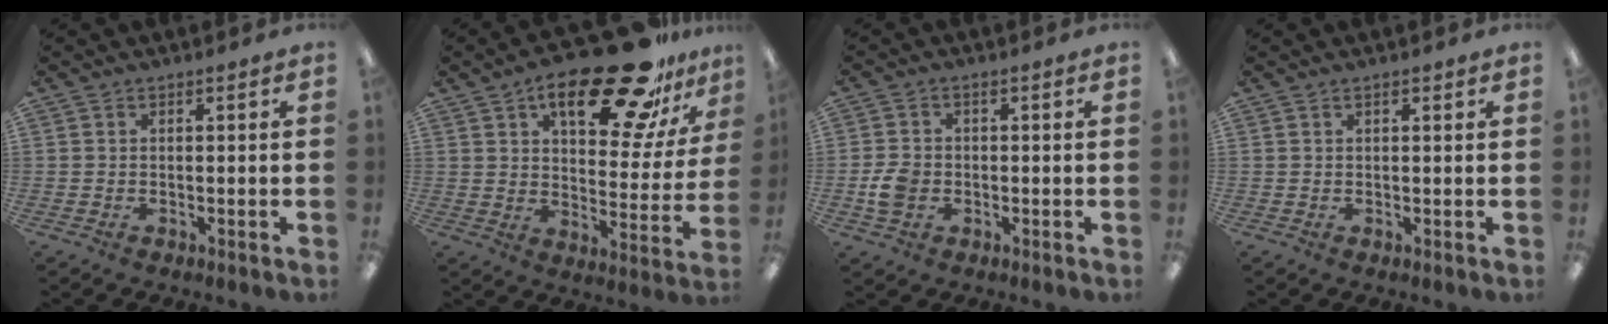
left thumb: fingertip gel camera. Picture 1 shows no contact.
{"total": 23.4, "force": [15.9, 8.7, 14.8], "torque": [-0.208, -0.095, 0.258]}
{"total": 4.9, "force": [-1.2, 3.9, 2.8], "torque": [-0.052, 0.001, -0.024]}
{"total": 1.0, "force": [0.7, 0.4, 0.7], "torque": [-0.014, 0.001, 0.012]}